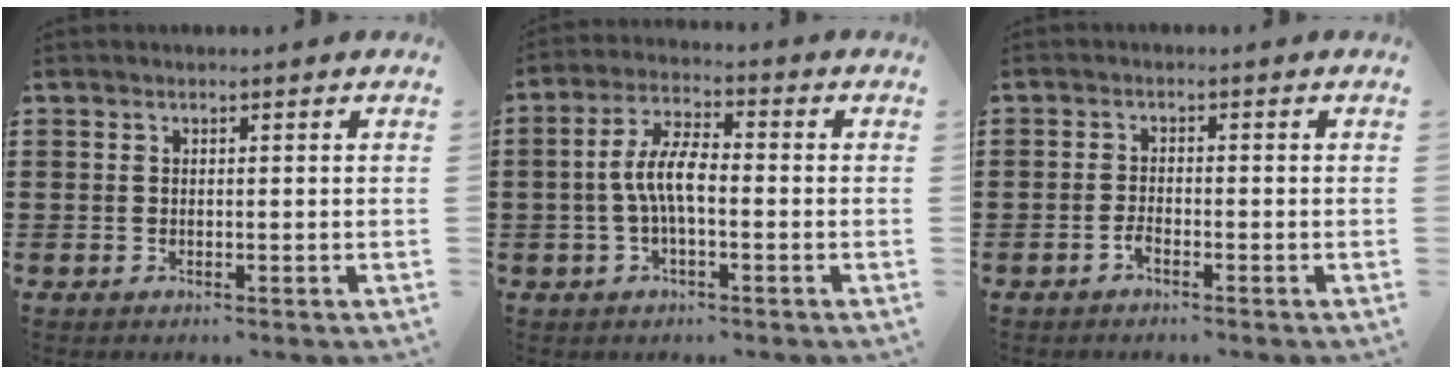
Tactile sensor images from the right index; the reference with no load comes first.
{"total": 6.5, "force": [-1.0, 2.1, 6.1], "torque": [-0.136, -0.003, -0.025]}
{"total": 1.6, "force": [-1.2, 0.4, 0.9], "torque": [-0.021, -0.001, -0.022]}